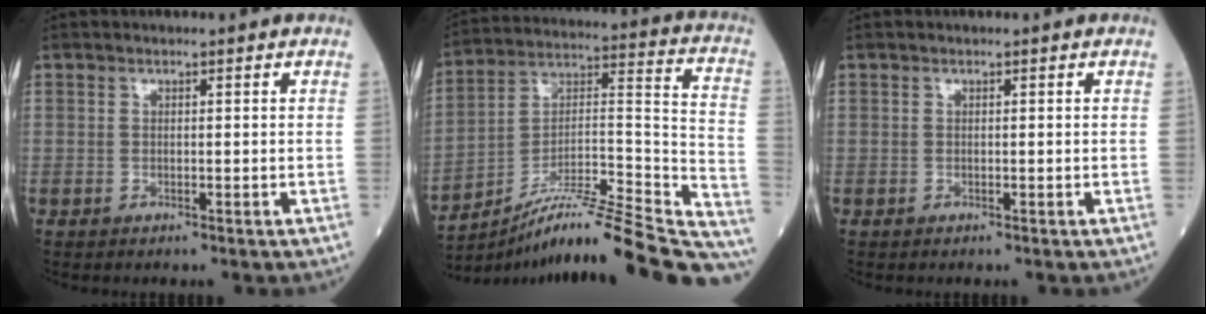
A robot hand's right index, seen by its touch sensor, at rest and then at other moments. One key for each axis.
{"total": 28.8, "fx": -25.4, "fy": 1.0, "fz": 13.6, "tx": -0.139, "ty": 0.010, "tz": -0.378}
{"total": 0.0}